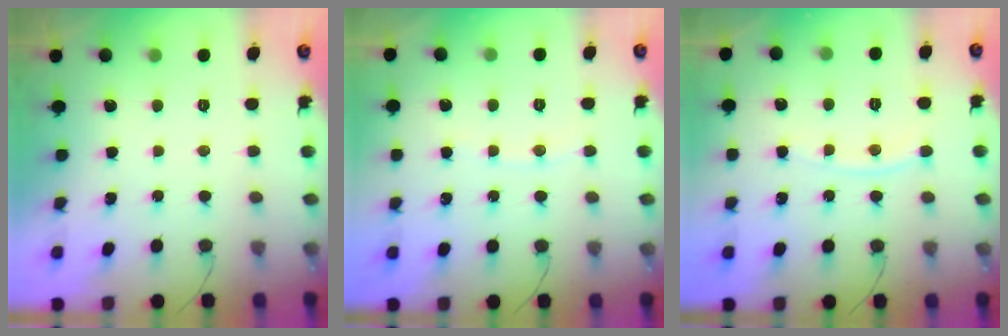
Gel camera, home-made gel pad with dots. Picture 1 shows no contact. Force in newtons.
{"total": 3.9, "press": 3.8, "slide": 0.3}
{"total": 6.8, "press": 6.7, "slide": 0.9}